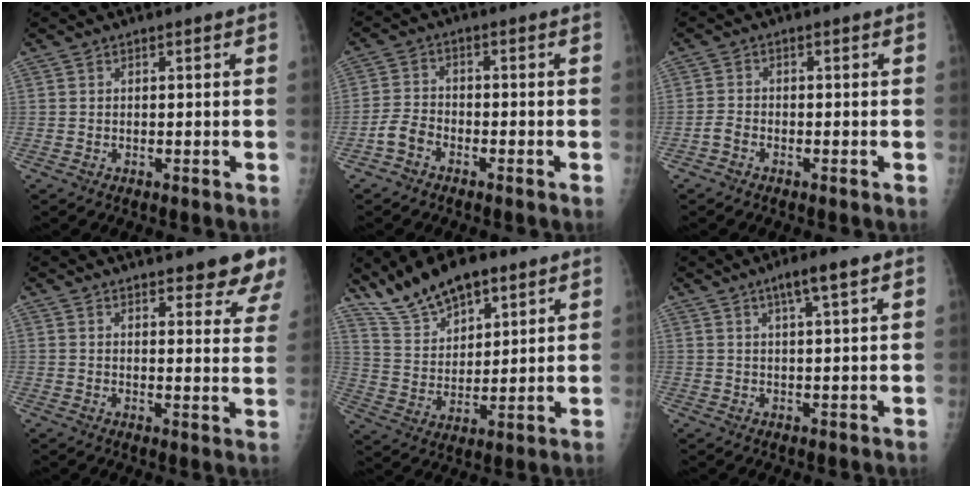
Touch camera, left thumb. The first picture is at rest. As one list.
[{"total": 4.1, "force": [-2.4, 2.6, 2.1], "torque": [-0.039, 0.017, -0.051]}, {"total": 1.9, "force": [-1.1, 1.1, 1.0], "torque": [-0.023, 0.009, -0.024]}, {"total": 12.7, "force": [10.2, 3.0, 6.9], "torque": [-0.049, -0.048, 0.109]}, {"total": 13.5, "force": [9.8, 5.8, 7.2], "torque": [-0.106, -0.040, 0.188]}, {"total": 5.2, "force": [3.0, 0.4, 4.3], "torque": [-0.074, -0.004, 0.051]}]